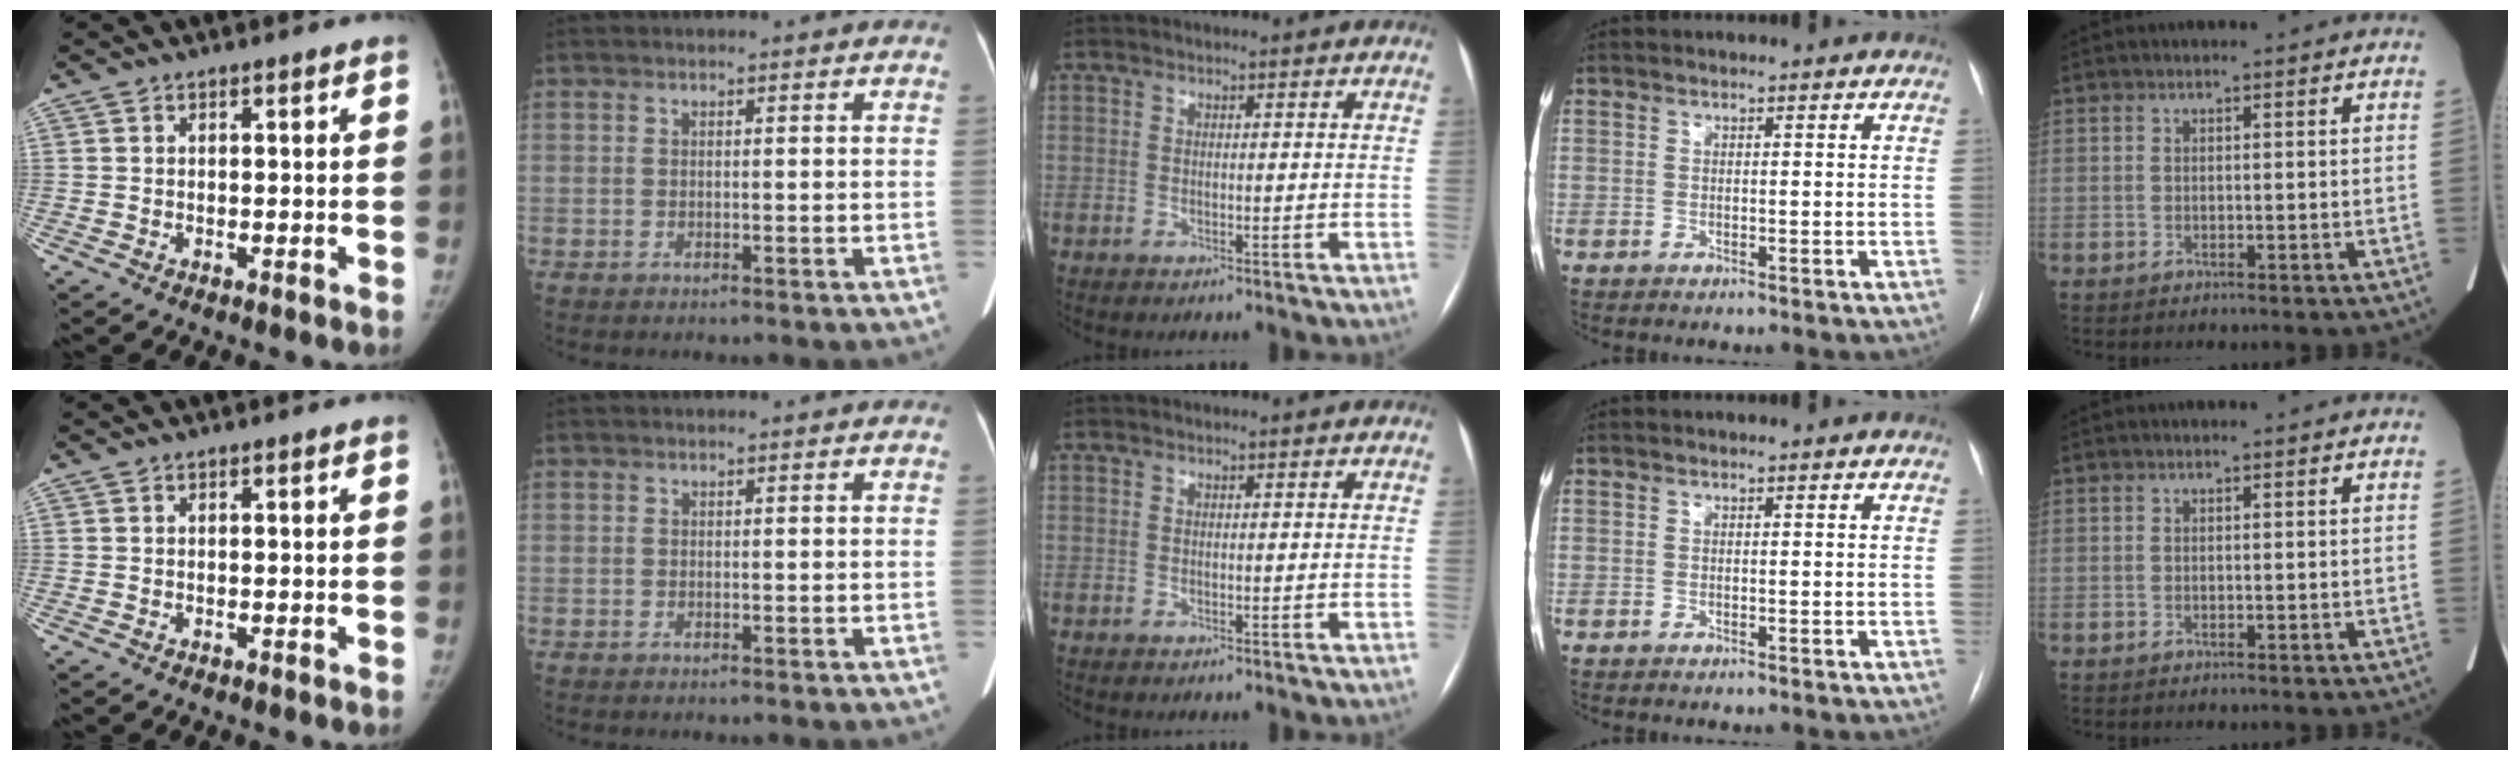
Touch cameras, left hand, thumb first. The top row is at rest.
{}